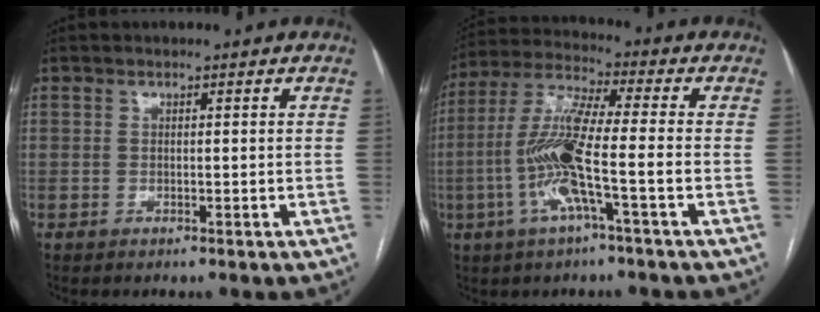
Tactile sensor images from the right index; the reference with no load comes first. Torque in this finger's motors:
{"motor_torque": [1.59, -0.51, 0.71, 0.21]}